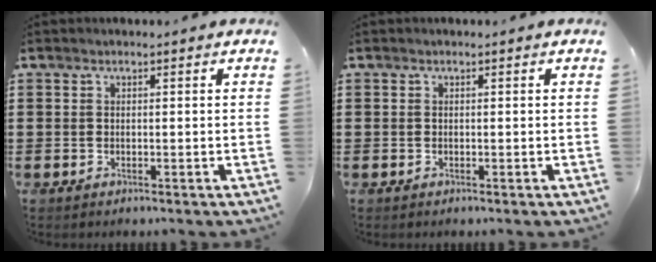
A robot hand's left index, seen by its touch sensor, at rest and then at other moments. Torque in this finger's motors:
{"motor_torque": [0.01, -0.01, 0.00, 0.00]}